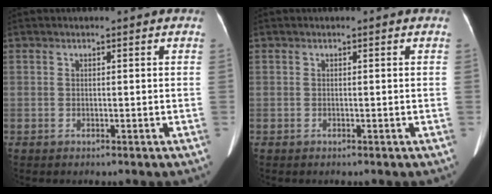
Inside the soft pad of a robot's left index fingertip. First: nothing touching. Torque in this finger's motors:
{"motor_torque": [0.05, 0.05, 0.01, 0.00]}